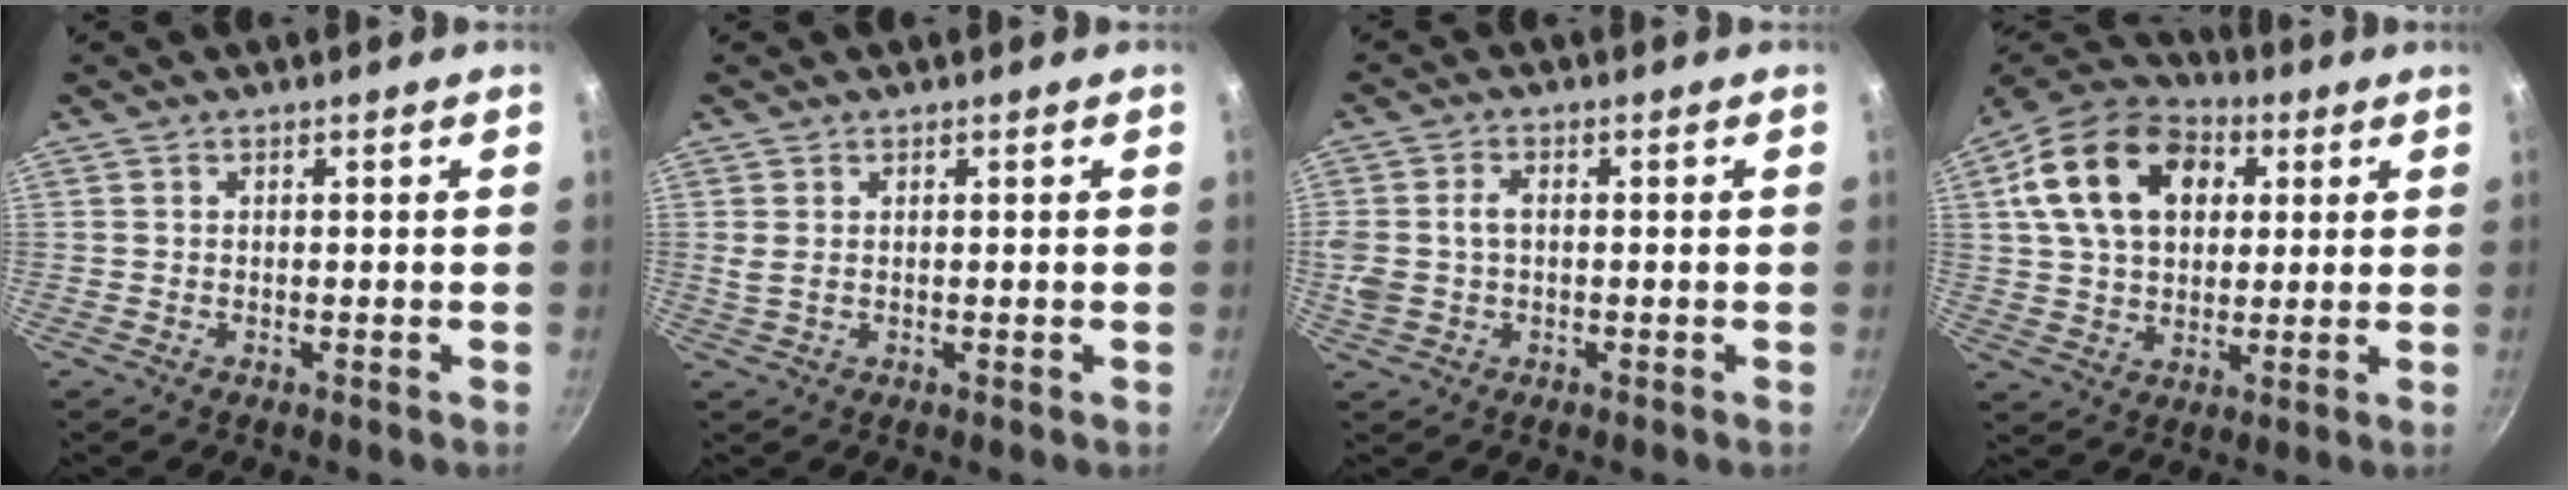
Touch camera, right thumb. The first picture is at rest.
{"total": 1.7, "force": [0.5, 0.8, 1.4], "torque": [-0.029, -0.001, 0.011]}
{"total": 6.0, "force": [0.3, 4.1, 4.4], "torque": [-0.087, 0.006, 0.003]}
{"total": 19.3, "force": [5.8, 13.3, 12.6], "torque": [-0.200, 0.009, 0.088]}